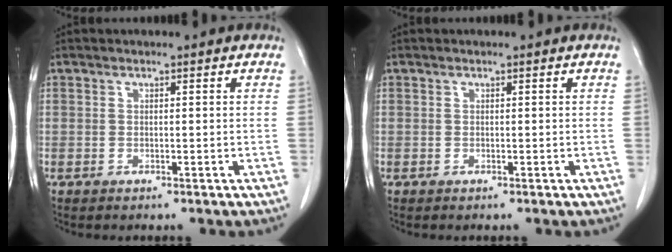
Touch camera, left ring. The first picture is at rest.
{"total": 0.0}